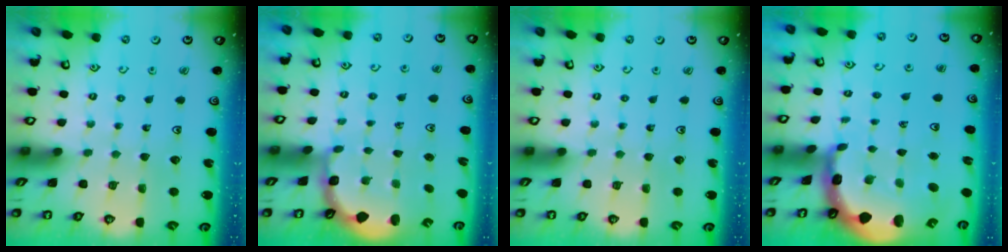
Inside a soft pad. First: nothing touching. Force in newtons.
{"total": 2.7, "press": 2.0, "slide": 1.8}
{"total": 0.0}
{"total": 3.8, "press": 3.6, "slide": 1.0}